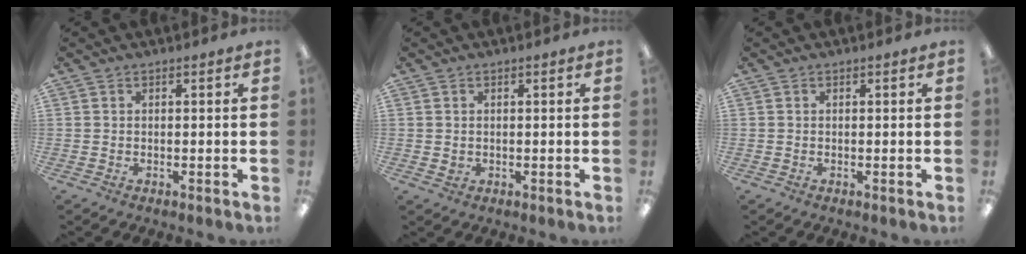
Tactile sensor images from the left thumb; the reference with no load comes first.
{"total": 1.0, "force": [0.3, 0.9, 0.3], "torque": [0.002, 0.001, 0.003]}
{"total": 0.0}